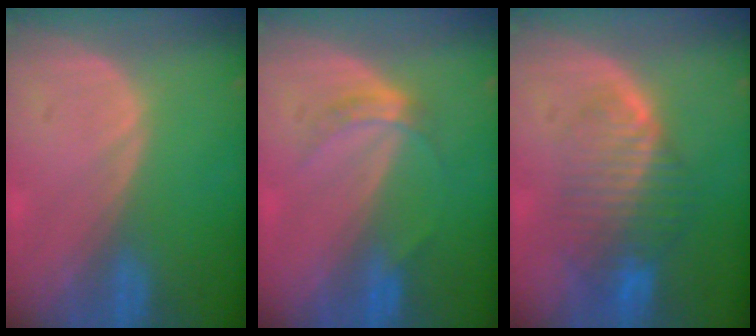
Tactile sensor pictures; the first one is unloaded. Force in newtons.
{"total": 3.2, "press": 2.9, "slide": 1.3}
{"total": 8.4, "press": 7.3, "slide": 4.1}